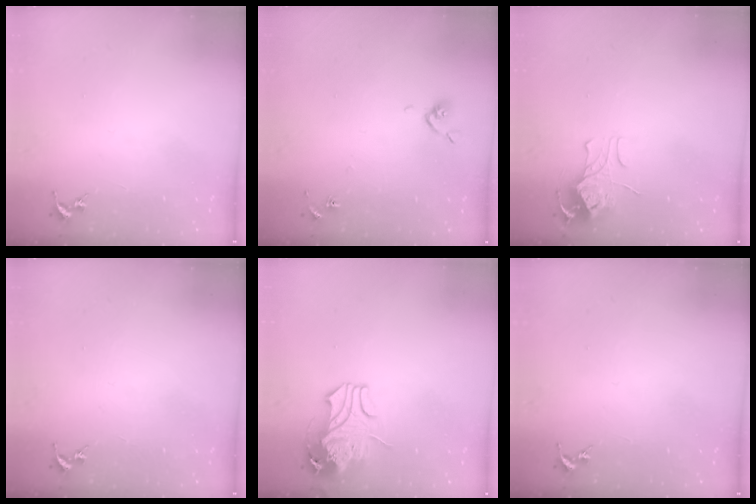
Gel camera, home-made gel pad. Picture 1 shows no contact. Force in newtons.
{"total": 5.9, "press": 5.8, "slide": 0.8}
{"total": 8.8, "press": 8.8, "slide": 0.7}
{"total": 0.0}
{"total": 11.7, "press": 11.5, "slide": 1.8}
{"total": 0.0}